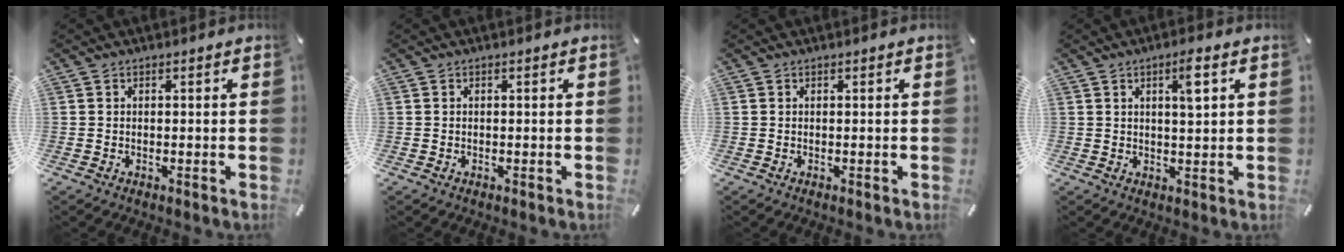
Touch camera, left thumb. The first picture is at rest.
{"total": 0.0}
{"total": 0.0}
{"total": 4.9, "force": [1.9, 0.9, 4.4], "torque": [-0.074, -0.004, 0.026]}